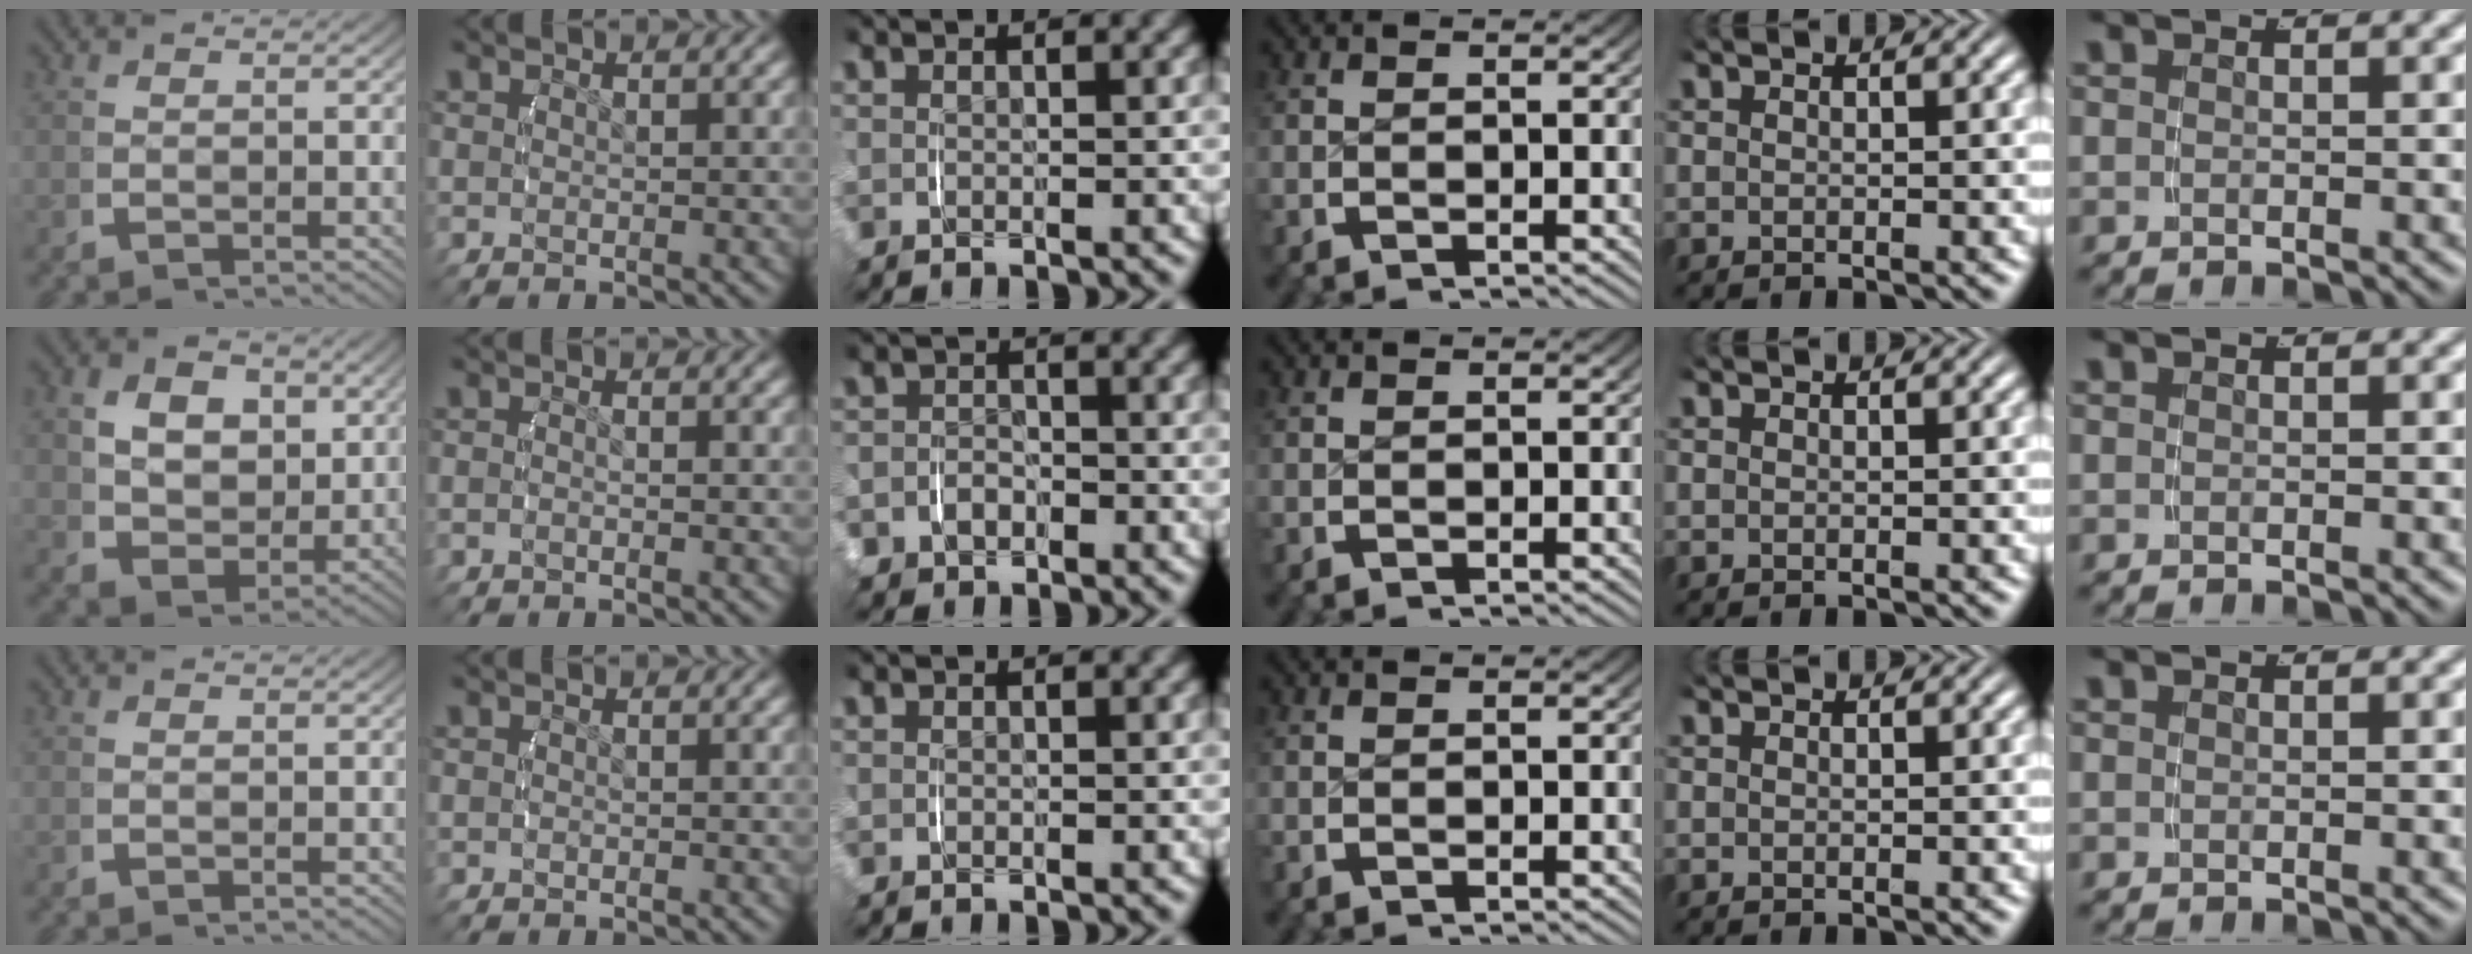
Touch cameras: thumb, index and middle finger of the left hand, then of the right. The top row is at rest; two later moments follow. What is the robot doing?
{"motion": "lift_and_place", "object": "scarf"}